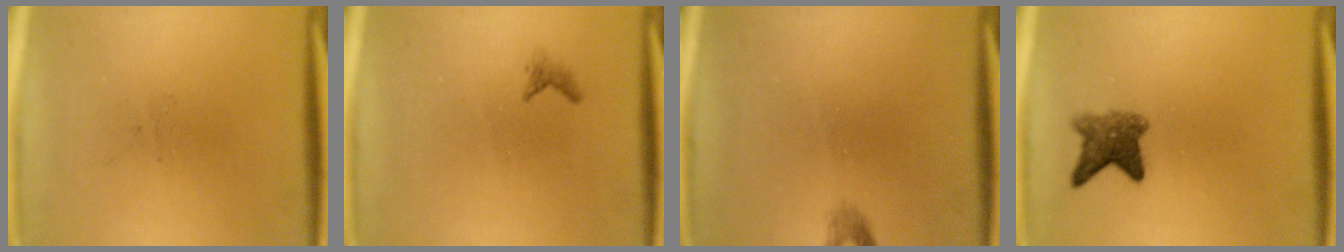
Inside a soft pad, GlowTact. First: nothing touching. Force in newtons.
{"total": 0.7}
{"total": 1.0}
{"total": 4.1}